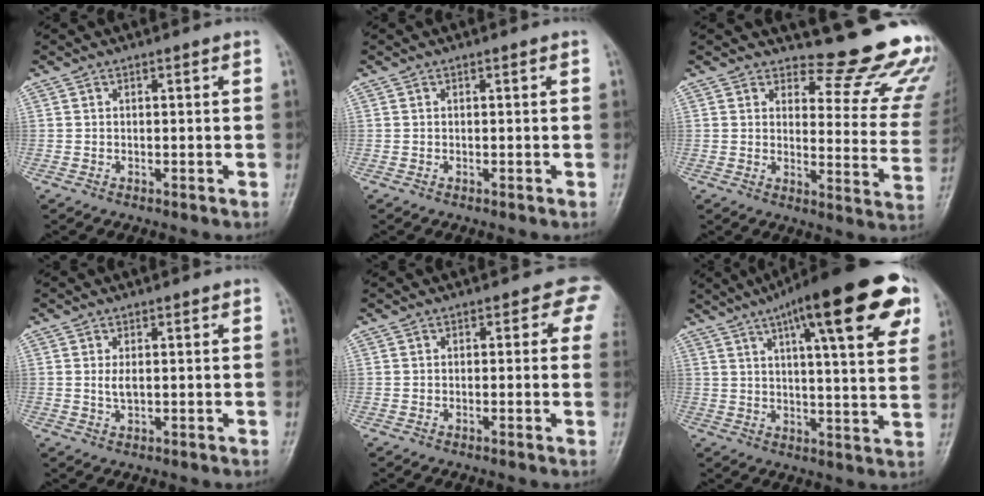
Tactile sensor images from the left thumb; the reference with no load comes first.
{"total": 0.0}
{"total": 16.5, "force": [15.2, 4.1, 4.9], "torque": [-0.007, -0.167, 0.161]}
{"total": 2.2, "force": [0.4, 1.1, 1.9], "torque": [-0.032, -0.004, 0.009]}
{"total": 3.6, "force": [1.4, 2.5, 2.2], "torque": [0.014, 0.001, -0.005]}
{"total": 22.9, "force": [11.2, 5.5, 19.2], "torque": [-0.253, -0.007, 0.152]}